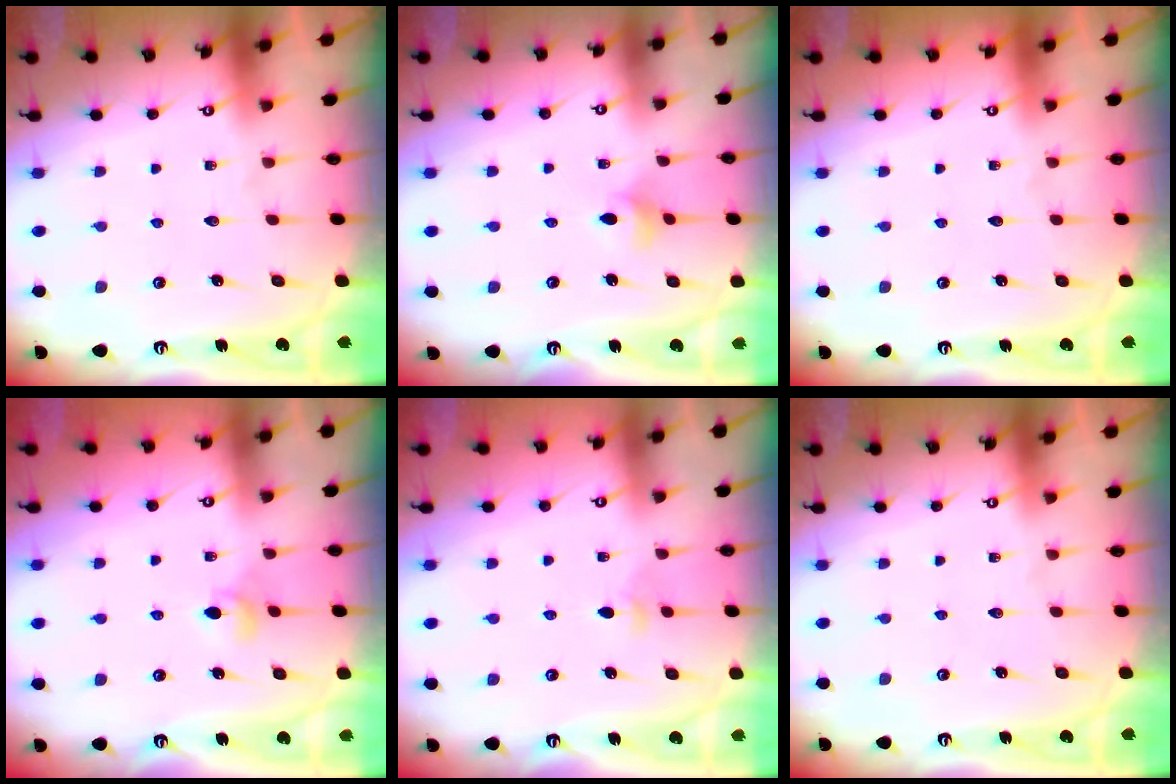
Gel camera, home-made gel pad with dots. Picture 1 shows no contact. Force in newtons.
{"total": 5.0, "press": 4.9, "slide": 1.0}
{"total": 0.0}
{"total": 4.0, "press": 4.0, "slide": 0.6}
{"total": 3.7, "press": 3.7, "slide": 0.8}
{"total": 0.0}